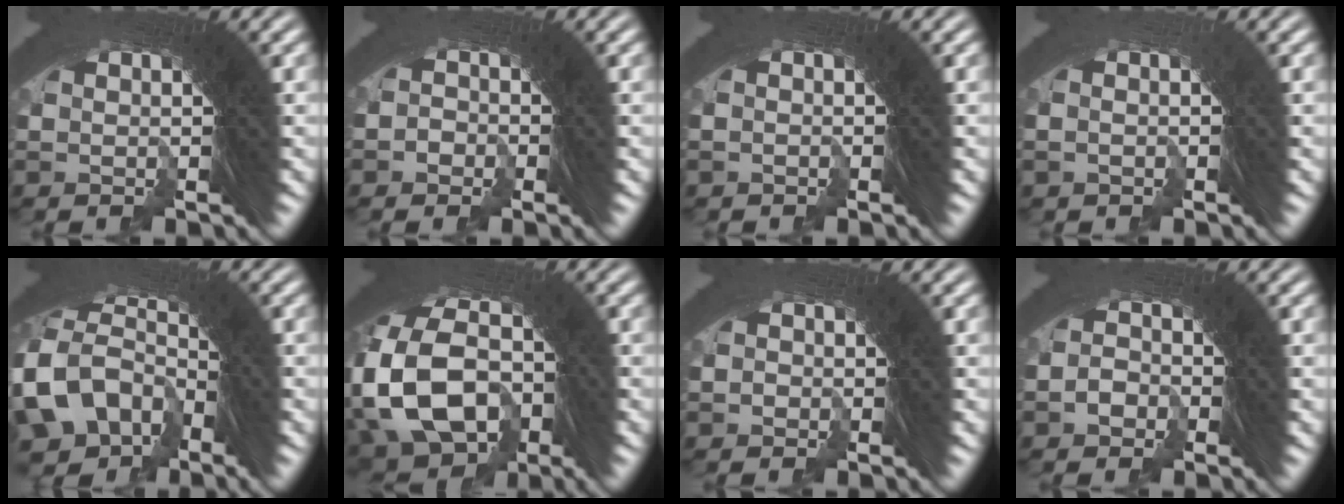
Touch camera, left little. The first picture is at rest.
{"total": 3.5, "force": [-2.8, 0.6, -1.9], "torque": [0.014, -0.027, -0.038]}
{"total": 1.2, "force": [-0.7, -0.3, -1.0], "torque": [0.019, -0.004, -0.009]}
{"total": 3.0, "force": [-1.6, -0.9, -2.4], "torque": [0.037, -0.008, -0.021]}
{"total": 9.2, "force": [-4.4, 7.6, 2.7], "torque": [-0.076, -0.043, -0.068]}
{"total": 13.6, "force": [-3.6, 10.9, 7.1], "torque": [-0.155, -0.047, -0.057]}
{"total": 2.5, "force": [-1.6, -0.4, -1.9], "torque": [0.029, -0.015, -0.018]}
{"total": 3.3, "force": [-2.7, 1.9, -0.6], "torque": [0.010, -0.010, -0.049]}